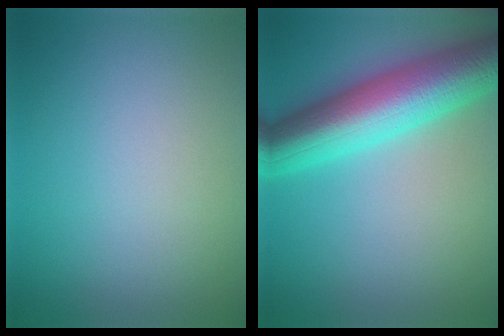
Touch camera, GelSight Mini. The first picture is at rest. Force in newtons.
{"total": 10.2, "press": 10.2, "slide": 0.0}